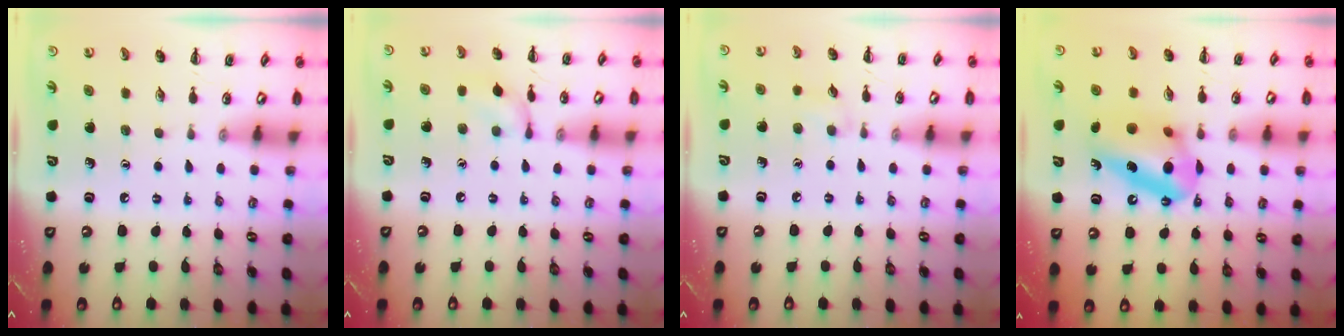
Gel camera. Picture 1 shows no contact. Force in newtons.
{"total": 6.9, "press": 6.8, "slide": 0.9}
{"total": 5.1, "press": 4.8, "slide": 1.8}
{"total": 12.1, "press": 12.0, "slide": 1.6}